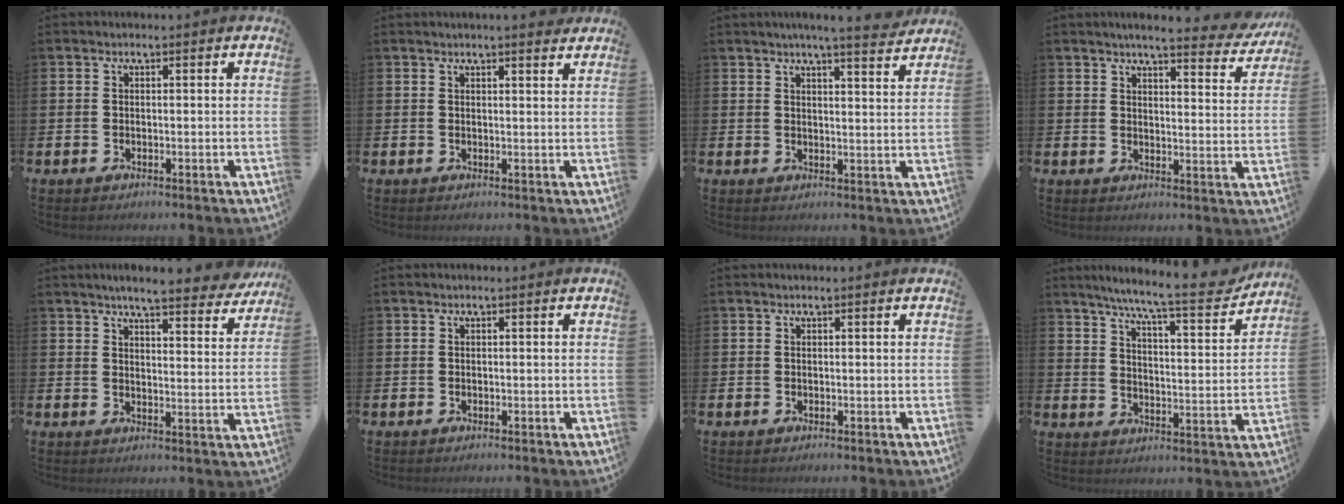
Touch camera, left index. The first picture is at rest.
{"total": 2.0, "force": [2.0, -0.2, 0.3], "torque": [0.002, -0.013, 0.035]}
{"total": 5.5, "force": [5.2, -0.6, 1.8], "torque": [-0.030, -0.029, 0.087]}
{"total": 4.7, "force": [4.3, 0.3, 1.8], "torque": [-0.032, -0.032, 0.067]}
{"total": 6.2, "force": [5.8, 0.5, 2.3], "torque": [-0.044, -0.035, 0.097]}
{"total": 0.0}
{"total": 0.0}
{"total": 9.4, "force": [8.3, 0.6, 4.4], "torque": [-0.094, -0.057, 0.136]}